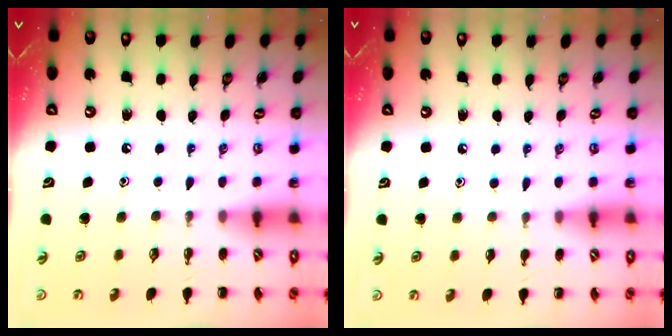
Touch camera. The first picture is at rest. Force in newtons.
{"total": 2.9, "press": 2.6, "slide": 1.2}